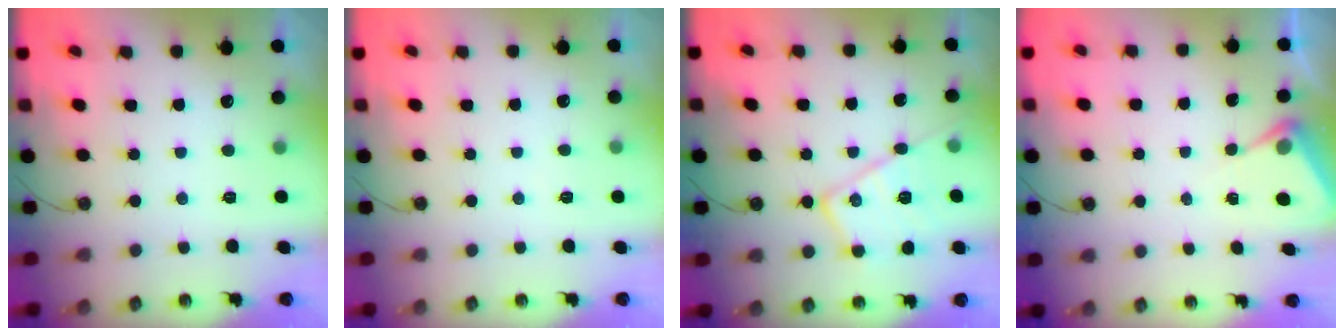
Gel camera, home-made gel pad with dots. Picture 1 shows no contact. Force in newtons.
{"total": 3.8, "press": 3.7, "slide": 0.5}
{"total": 15.2, "press": 15.2, "slide": 0.8}
{"total": 5.3, "press": 5.3, "slide": 0.3}